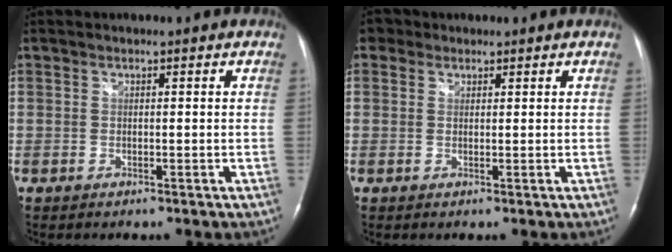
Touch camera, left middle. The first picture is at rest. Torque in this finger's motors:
{"motor_torque": [-0.20, -0.10, -0.16, 0.00]}